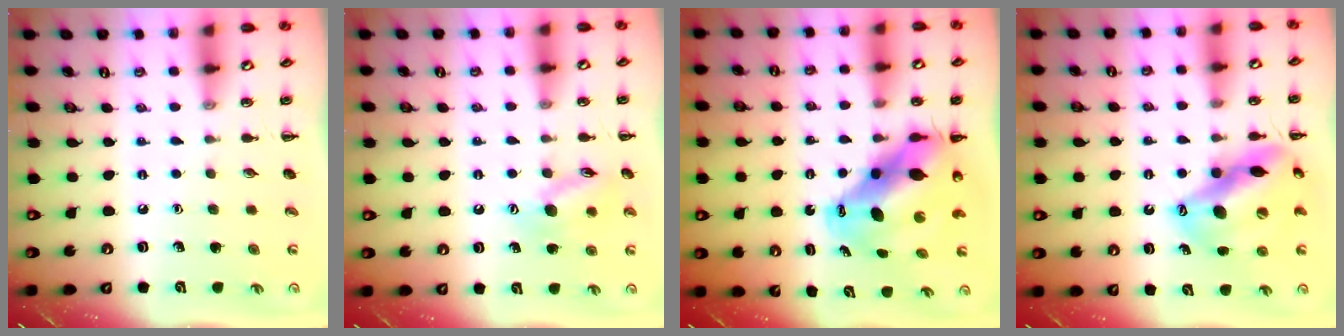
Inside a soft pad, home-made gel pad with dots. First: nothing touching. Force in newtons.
{"total": 11.2, "press": 11.1, "slide": 1.7}
{"total": 12.4, "press": 12.0, "slide": 3.1}
{"total": 17.0, "press": 16.4, "slide": 4.6}